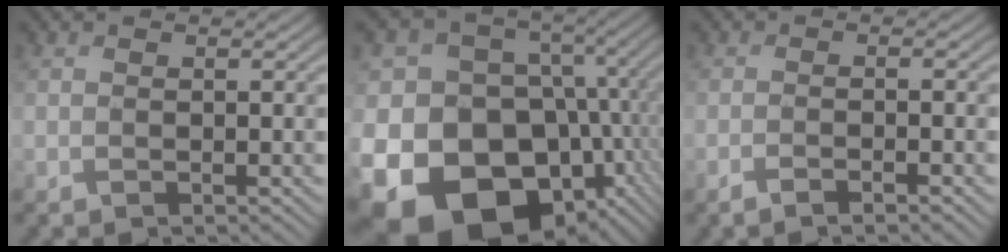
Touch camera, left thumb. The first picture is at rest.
{"total": 21.5, "force": [-8.1, 16.0, 11.9], "torque": [-0.254, -0.025, -0.124]}
{"total": 2.1, "force": [-1.5, 0.1, 1.5], "torque": [-0.016, 0.002, -0.038]}